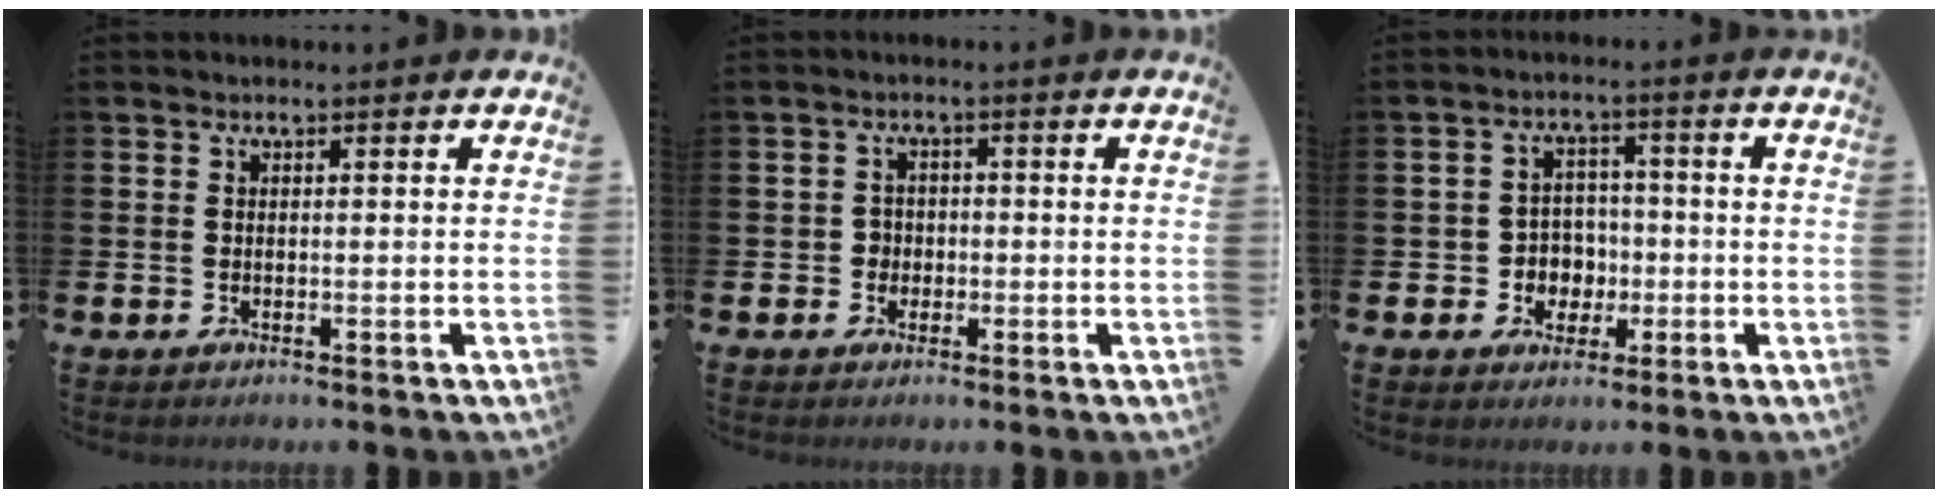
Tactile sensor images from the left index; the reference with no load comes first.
{"total": 1.9, "force": [-0.6, 1.8, 0.3], "torque": [-0.007, 0.005, -0.018]}
{"total": 4.1, "force": [-0.5, 4.0, 0.7], "torque": [-0.017, -0.004, -0.017]}